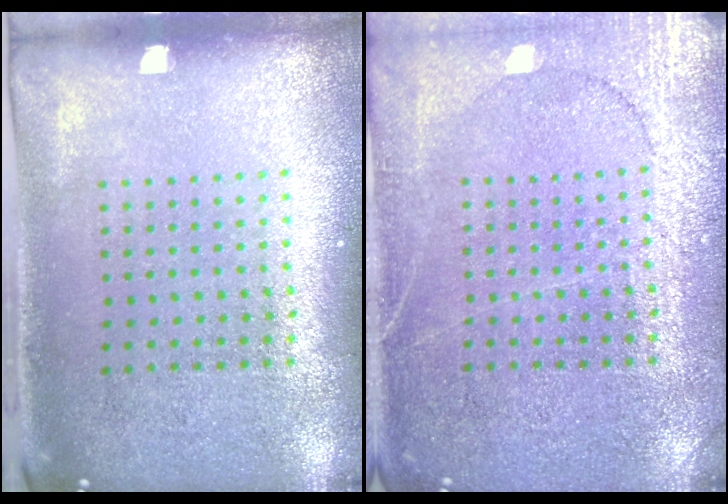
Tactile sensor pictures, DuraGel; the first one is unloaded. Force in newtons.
{"total": 4.3, "press": 4.3, "slide": 0.6}